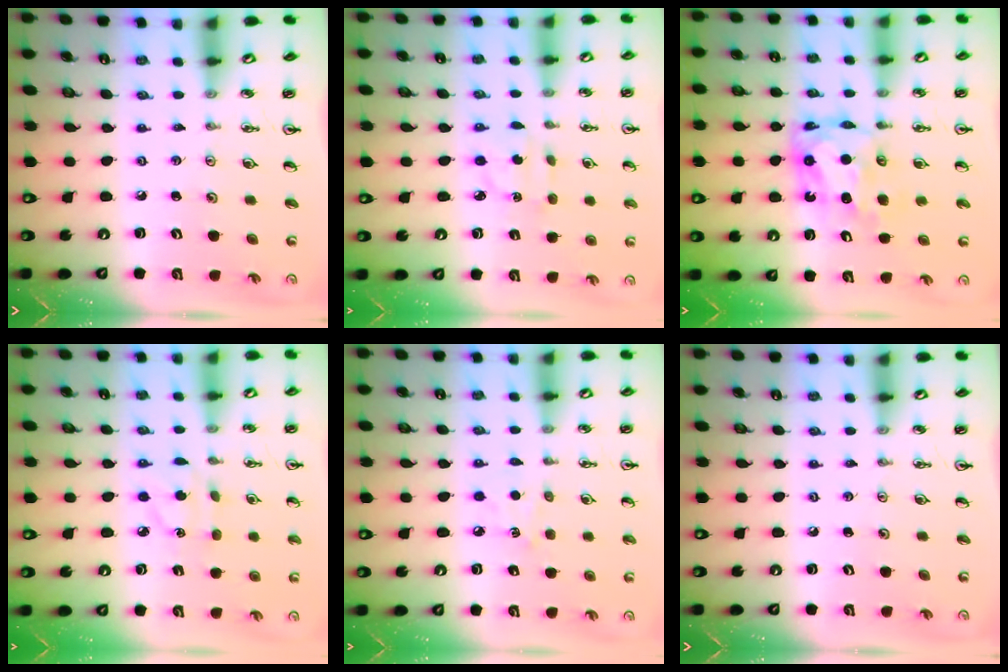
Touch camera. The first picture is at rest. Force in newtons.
{"total": 3.0, "press": 2.9, "slide": 0.6}
{"total": 7.4, "press": 7.4, "slide": 0.7}
{"total": 5.7, "press": 5.7, "slide": 0.7}
{"total": 5.5, "press": 5.5, "slide": 0.6}
{"total": 0.0}